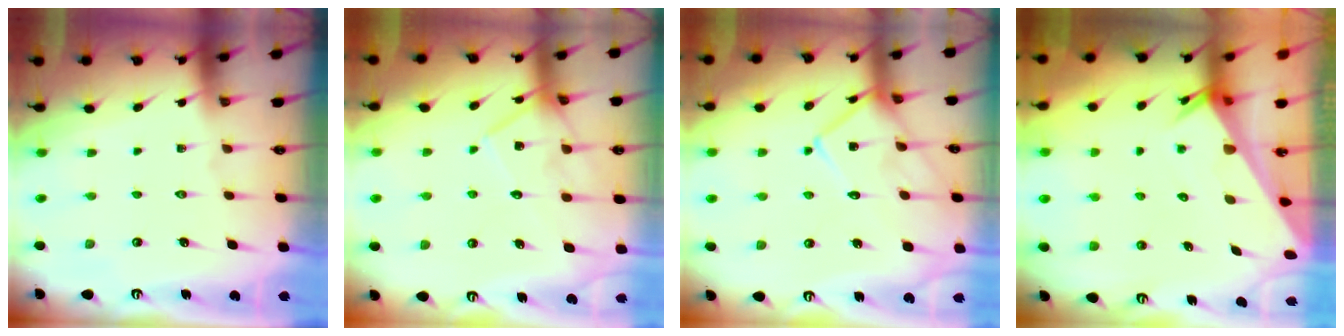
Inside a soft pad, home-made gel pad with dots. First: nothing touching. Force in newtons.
{"total": 13.0, "press": 13.0, "slide": 0.8}
{"total": 14.4, "press": 14.4, "slide": 1.1}
{"total": 2.5, "press": 2.5, "slide": 0.1}